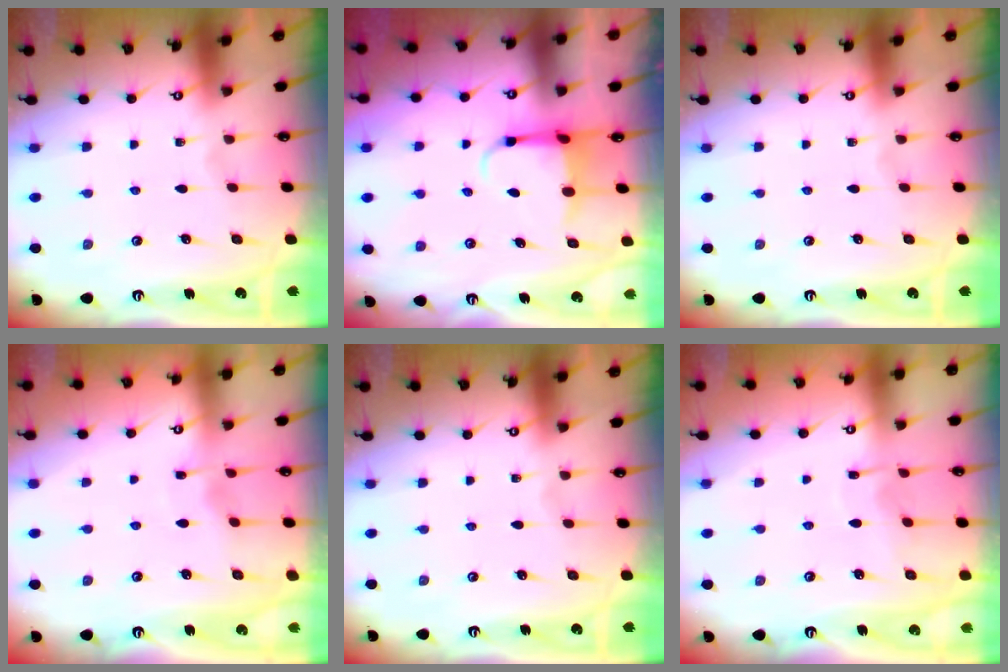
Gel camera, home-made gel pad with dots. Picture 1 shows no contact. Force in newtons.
{"total": 3.9, "press": 3.8, "slide": 1.2}
{"total": 0.0}
{"total": 3.2, "press": 3.1, "slide": 0.4}
{"total": 0.0}
{"total": 5.2, "press": 5.2, "slide": 0.2}